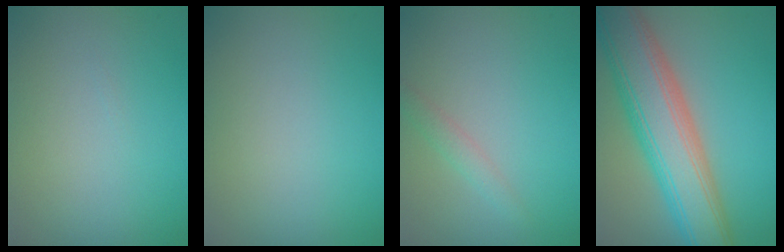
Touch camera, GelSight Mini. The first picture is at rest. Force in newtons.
{"total": 0.0}
{"total": 1.3, "press": 1.3, "slide": 0.1}
{"total": 9.9, "press": 9.9, "slide": 0.4}